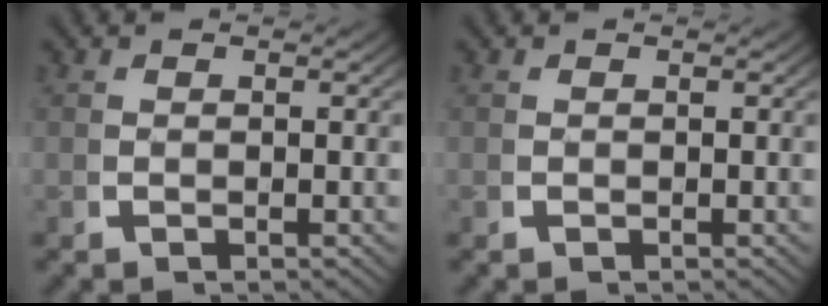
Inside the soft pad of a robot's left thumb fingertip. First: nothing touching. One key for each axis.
{"total": 0.0}